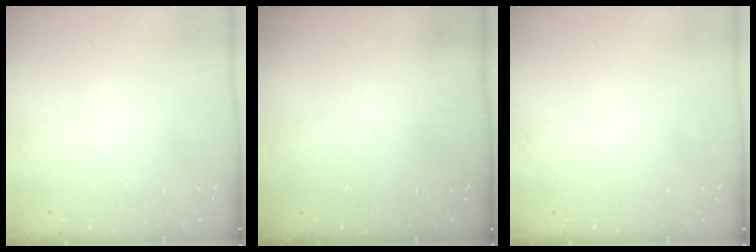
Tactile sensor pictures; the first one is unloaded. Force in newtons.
{"total": 3.3, "press": 3.3, "slide": 0.2}
{"total": 0.0}